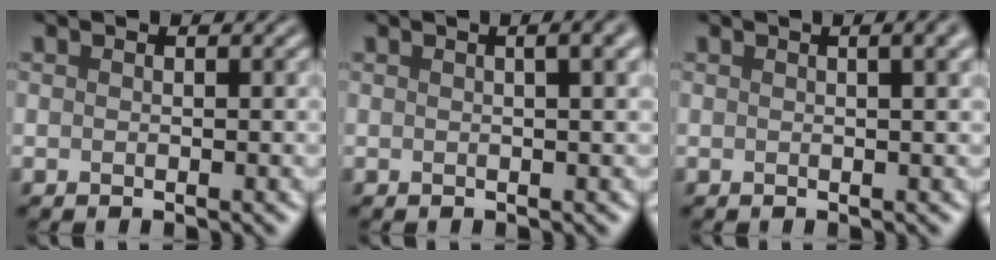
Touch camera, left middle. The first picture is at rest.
{"total": 6.1, "force": [2.4, 3.0, 4.8], "torque": [-0.020, 0.033, -0.009]}
{"total": 5.4, "force": [2.2, 2.6, 4.2], "torque": [-0.019, 0.029, -0.008]}